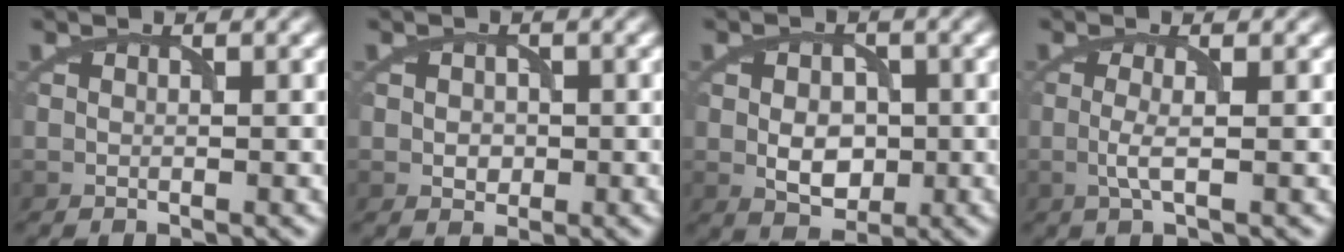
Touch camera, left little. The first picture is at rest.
{"total": 1.4, "force": [-0.1, 1.2, 0.7], "torque": [-0.014, -0.003, -0.001]}
{"total": 4.1, "force": [-0.5, 2.9, 2.8], "torque": [-0.047, -0.003, -0.008]}
{"total": 1.8, "force": [-0.3, 0.2, 1.8], "torque": [-0.041, -0.001, -0.008]}